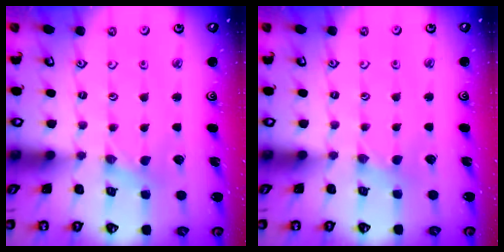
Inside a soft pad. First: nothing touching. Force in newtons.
{"total": 1.2, "press": 1.2, "slide": 0.3}